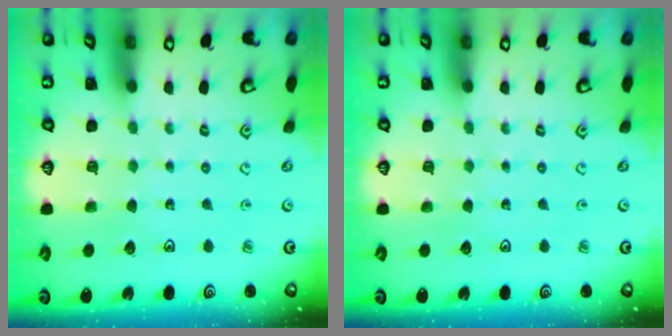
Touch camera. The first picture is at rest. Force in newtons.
{"total": 0.0}